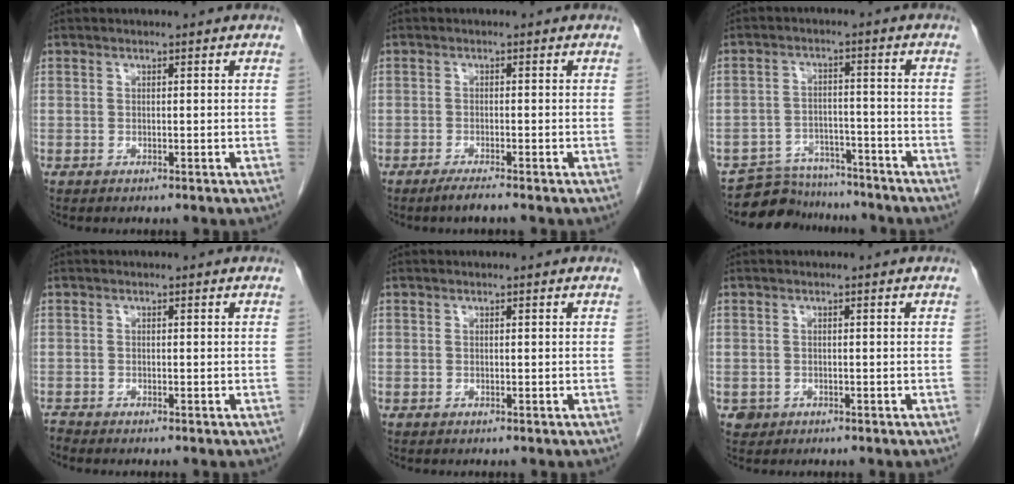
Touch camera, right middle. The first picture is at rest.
{"total": 1.9, "force": [-1.6, -0.3, 1.1], "torque": [-0.027, -0.005, -0.031]}
{"total": 8.8, "force": [-8.2, 3.1, 0.2], "torque": [0.007, 0.015, -0.125]}
{"total": 0.6, "force": [-0.6, -0.1, -0.3], "torque": [0.001, -0.004, -0.012]}
{"total": 0.0}
{"total": 1.1, "force": [-0.5, 1.0, 0.1], "torque": [-0.001, 0.004, -0.005]}